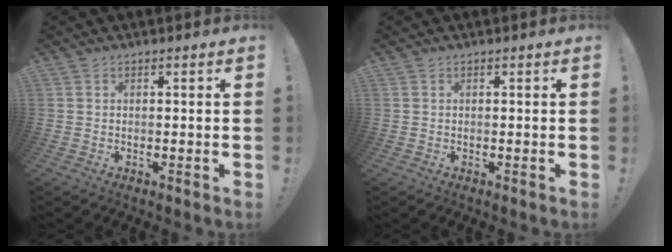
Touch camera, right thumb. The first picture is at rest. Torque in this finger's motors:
{"motor_torque": [0.00, 0.00, -0.03, 0.06, 0.00]}